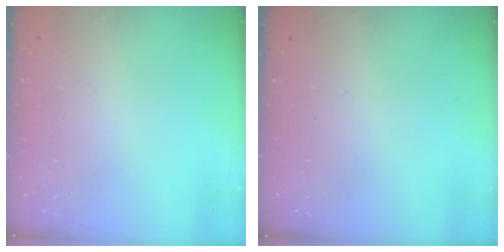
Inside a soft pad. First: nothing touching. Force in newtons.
{"total": 0.0}